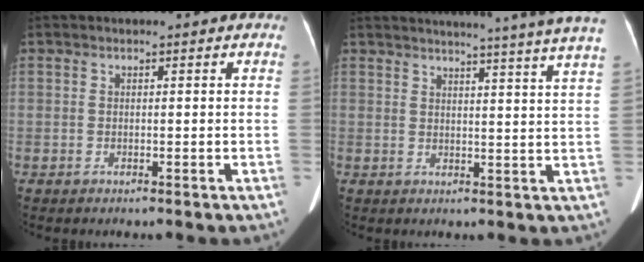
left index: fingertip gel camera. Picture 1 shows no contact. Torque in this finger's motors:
{"motor_torque": [0.41, -1.49, 0.00, 0.09]}